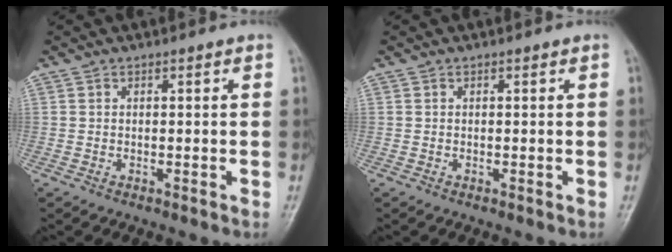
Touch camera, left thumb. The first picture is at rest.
{"total": 0.0}